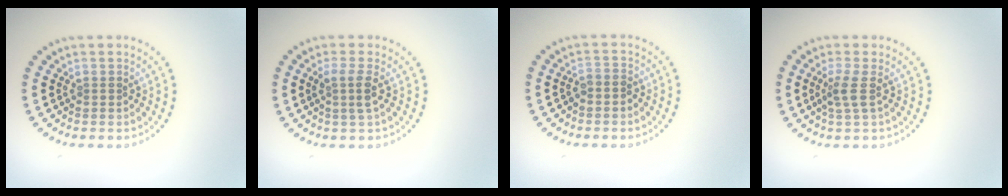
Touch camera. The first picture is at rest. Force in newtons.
{"total": 1.9, "press": 1.6, "slide": 1.1}
{"total": 1.1, "press": 0.9, "slide": 0.7}
{"total": 2.1, "press": 1.6, "slide": 1.4}